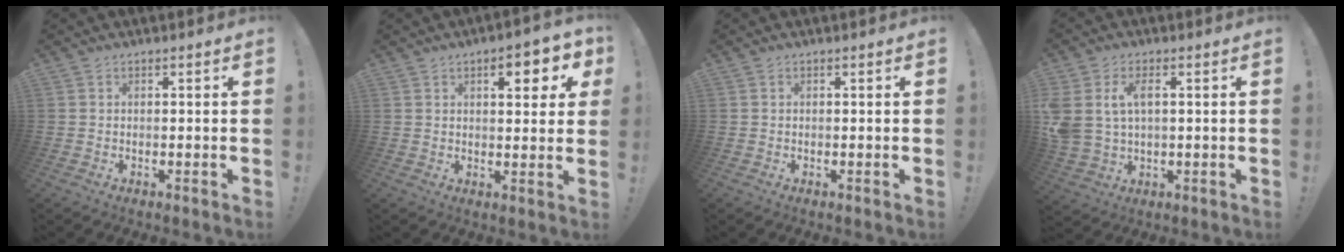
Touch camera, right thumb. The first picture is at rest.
{"total": 7.6, "force": [3.2, 2.7, 6.3], "torque": [-0.068, -0.011, 0.045]}
{"total": 0.0}
{"total": 8.3, "force": [2.9, 5.1, 5.8], "torque": [-0.124, -0.002, 0.056]}